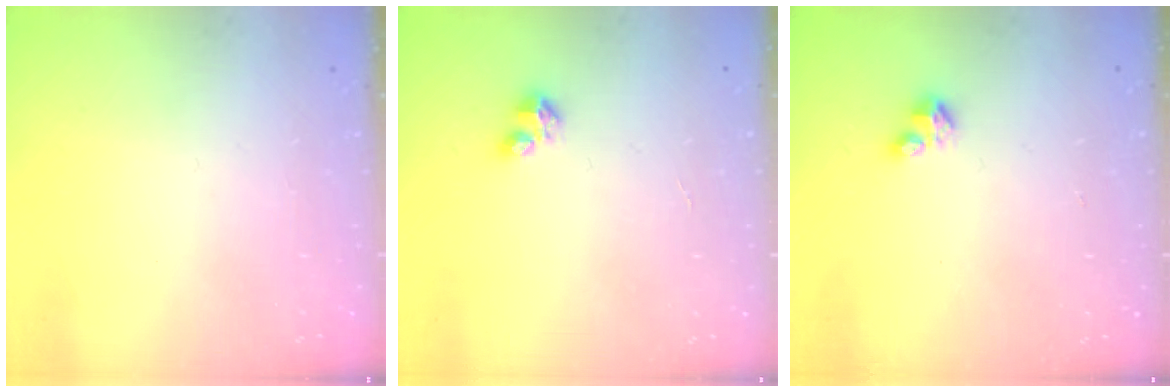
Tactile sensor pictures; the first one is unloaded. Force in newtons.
{"total": 3.2, "press": 3.2, "slide": 0.3}
{"total": 3.5, "press": 3.5, "slide": 0.4}